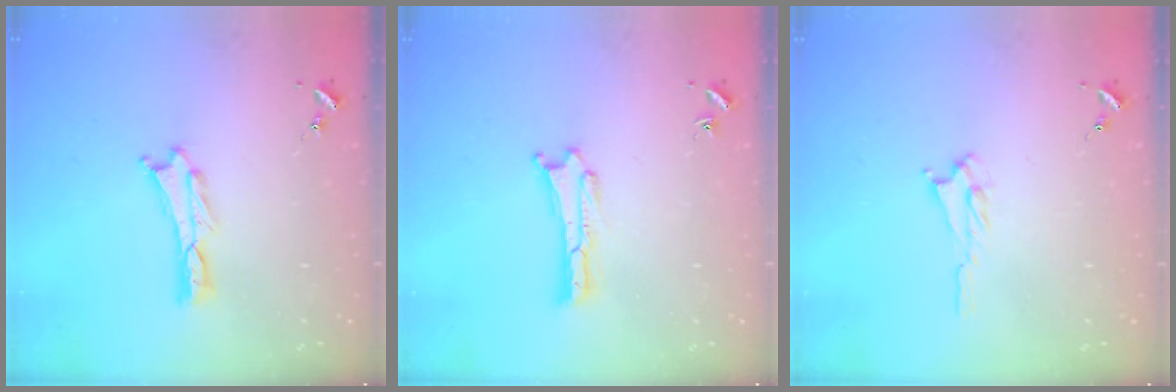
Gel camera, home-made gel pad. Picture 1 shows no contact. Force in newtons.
{"total": 0.0}
{"total": 1.6, "press": 1.5, "slide": 0.4}